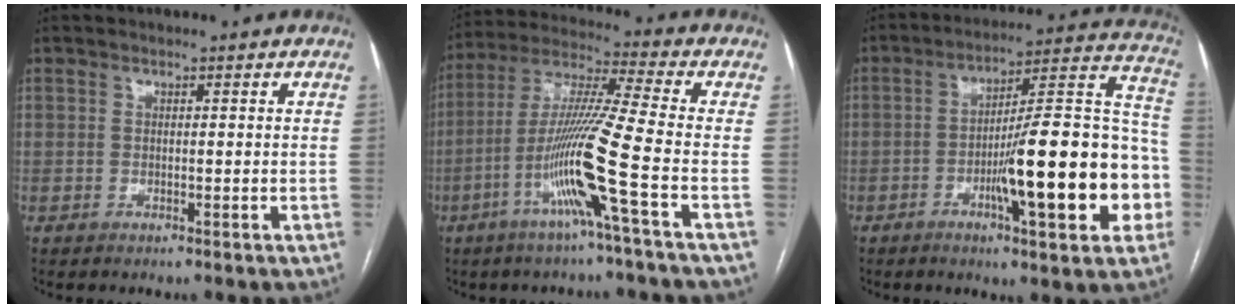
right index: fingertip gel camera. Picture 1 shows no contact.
{"total": 13.7, "force": [-5.1, -2.1, 12.5], "torque": [-0.249, -0.009, -0.105]}
{"total": 21.1, "force": [-5.5, 3.5, 20.0], "torque": [-0.240, 0.029, -0.073]}